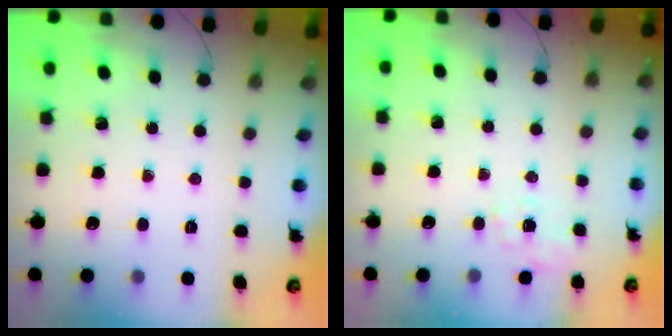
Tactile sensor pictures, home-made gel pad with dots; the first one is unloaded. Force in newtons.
{"total": 2.5, "press": 1.9, "slide": 1.6}